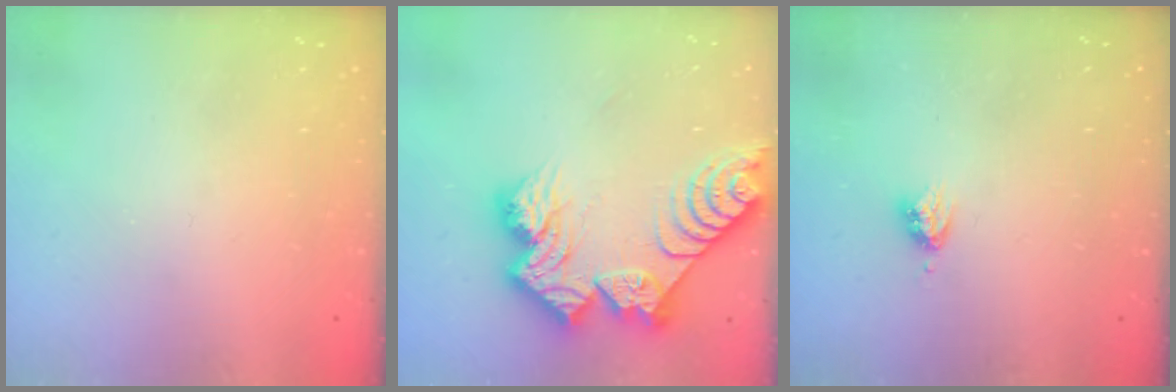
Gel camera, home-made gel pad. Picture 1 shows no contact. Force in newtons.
{"total": 19.0, "press": 18.9, "slide": 1.9}
{"total": 3.6, "press": 3.5, "slide": 0.5}